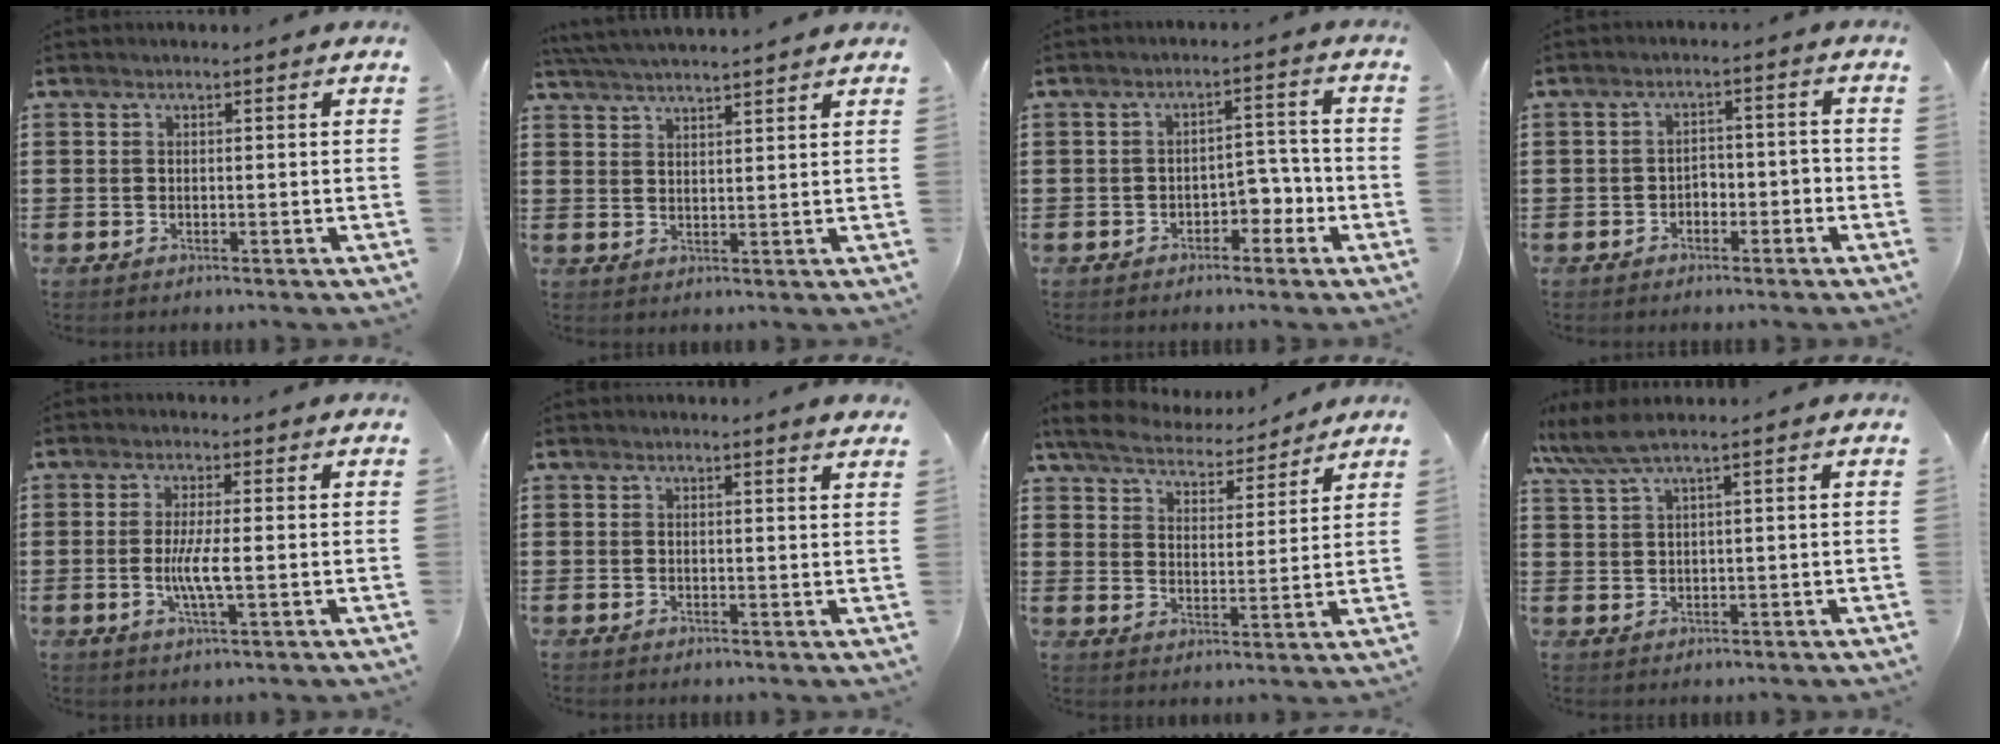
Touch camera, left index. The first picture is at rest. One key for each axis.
{"total": 3.7, "fx": 3.6, "fy": -0.5, "fz": 0.7, "tx": -0.026, "ty": -0.013, "tz": 0.066}
{"total": 4.2, "fx": -2.4, "fy": 2.4, "fz": 2.5, "tx": -0.038, "ty": 0.008, "tz": -0.050}
{"total": 2.4, "fx": -1.9, "fy": 1.1, "fz": 0.9, "tx": -0.024, "ty": 0.005, "tz": -0.043}
{"total": 4.8, "fx": -0.4, "fy": 0.5, "fz": 4.7, "tx": -0.097, "ty": -0.007, "tz": -0.014}
{"total": 1.2, "fx": 1.0, "fy": -0.1, "fz": 0.5, "tx": -0.011, "ty": -0.001, "tz": 0.020}
{"total": 5.6, "fx": 5.4, "fy": 0.7, "fz": 1.3, "tx": -0.053, "ty": -0.033, "tz": 0.091}
{"total": 3.9, "fx": 2.5, "fy": -0.1, "fz": 3.0, "tx": -0.073, "ty": -0.004, "tz": 0.040}